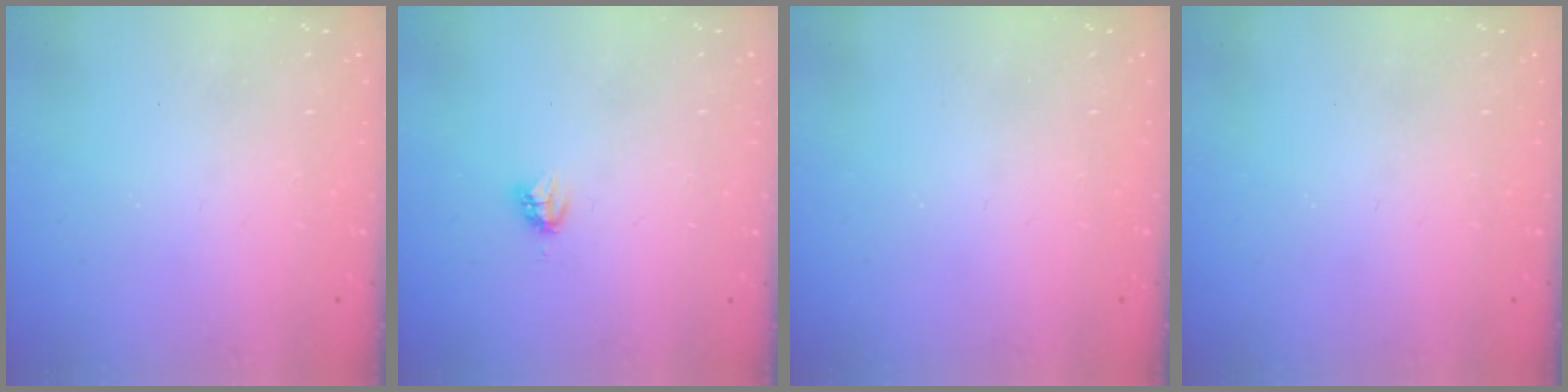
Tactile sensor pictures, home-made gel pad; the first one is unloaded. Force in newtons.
{"total": 3.3, "press": 3.3, "slide": 0.5}
{"total": 0.0}
{"total": 0.0}